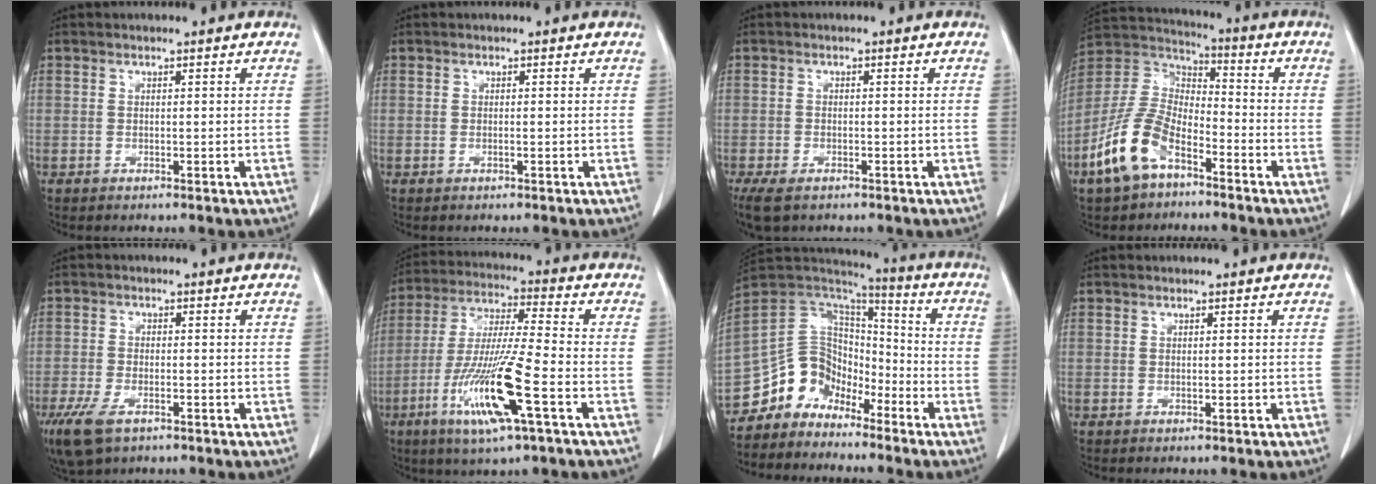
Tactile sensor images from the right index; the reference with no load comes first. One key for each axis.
{"total": 0.6, "fx": -0.2, "fy": 0.2, "fz": 0.6, "tx": -0.015, "ty": 0.000, "tz": -0.002}
{"total": 6.7, "fx": -4.2, "fy": 3.5, "fz": 3.9, "tx": -0.085, "ty": -0.010, "tz": -0.067}
{"total": 13.2, "fx": -7.2, "fy": 6.4, "fz": 9.1, "tx": -0.213, "ty": 0.004, "tz": -0.143}
{"total": 8.7, "fx": -5.0, "fy": 4.2, "fz": 5.8, "tx": -0.126, "ty": -0.016, "tz": -0.088}
{"total": 15.9, "fx": -6.2, "fy": 0.8, "fz": 14.6, "tx": -0.299, "ty": -0.023, "tz": -0.115}
{"total": 12.0, "fx": -9.3, "fy": 7.0, "fz": 2.9, "tx": -0.052, "ty": 0.062, "tz": -0.175}
{"total": 0.0}